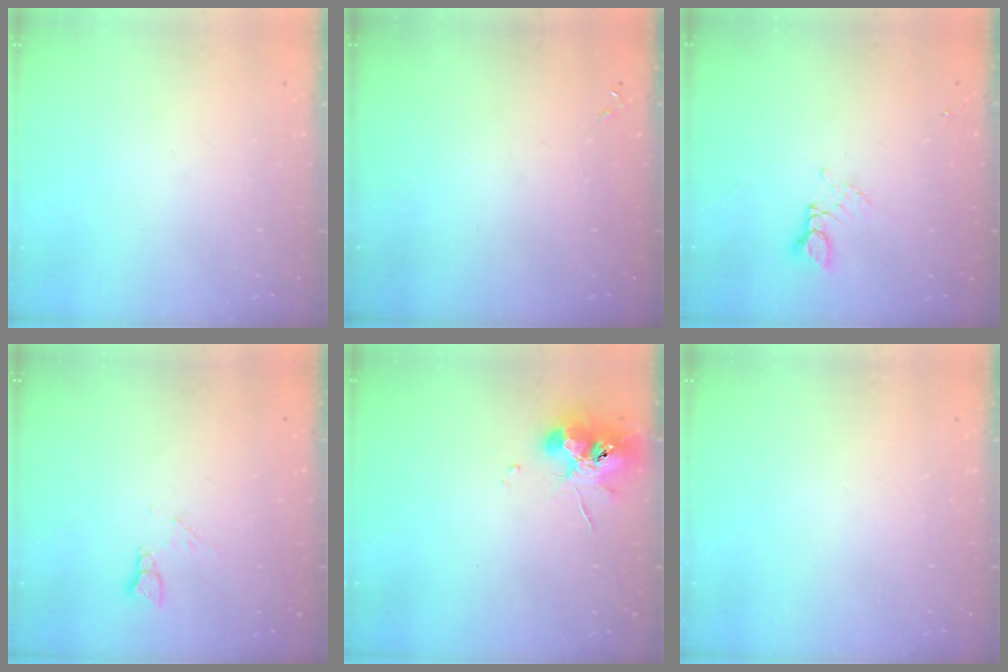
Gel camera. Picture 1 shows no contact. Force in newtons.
{"total": 0.0}
{"total": 2.8, "press": 2.8, "slide": 0.3}
{"total": 4.8, "press": 4.7, "slide": 0.8}
{"total": 9.9, "press": 9.8, "slide": 1.2}
{"total": 0.0}